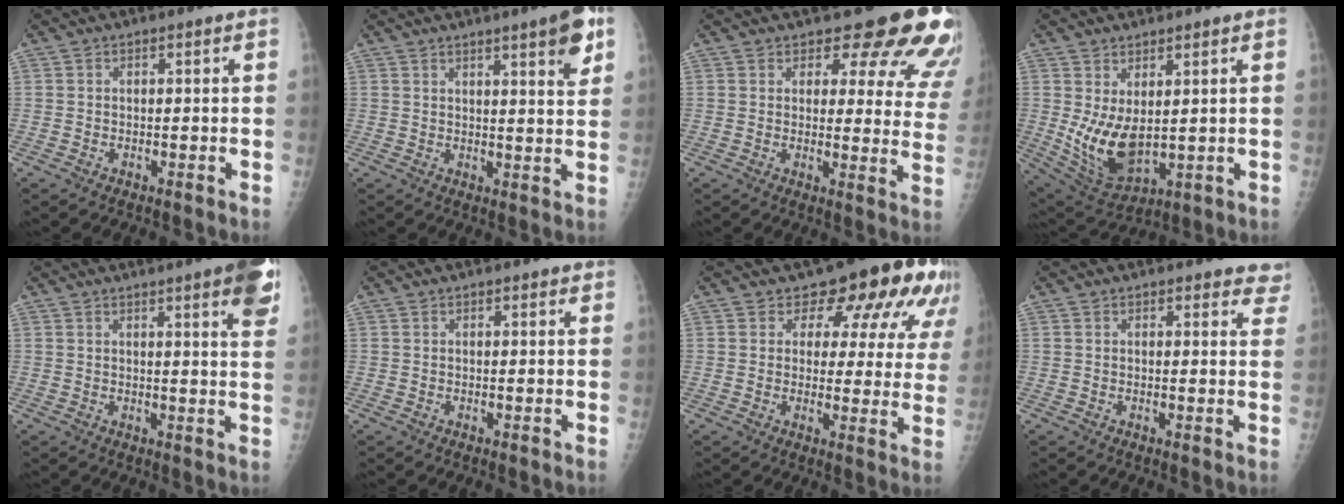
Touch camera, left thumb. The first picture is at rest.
{"total": 8.1, "force": [4.5, 1.2, 6.7], "torque": [-0.081, -0.021, 0.059]}
{"total": 16.0, "force": [13.3, 5.9, 6.8], "torque": [-0.026, -0.089, 0.132]}
{"total": 10.4, "force": [1.5, 5.4, 8.7], "torque": [-0.151, -0.028, 0.051]}
{"total": 10.0, "force": [5.5, 1.4, 8.2], "torque": [-0.086, -0.016, 0.059]}
{"total": 1.0, "force": [0.8, 0.4, 0.5], "torque": [-0.004, -0.002, 0.008]}
{"total": 13.2, "force": [9.8, 7.0, 5.5], "torque": [-0.013, -0.051, 0.093]}
{"total": 5.4, "force": [4.9, 2.1, 1.2], "torque": [0.033, -0.019, 0.037]}